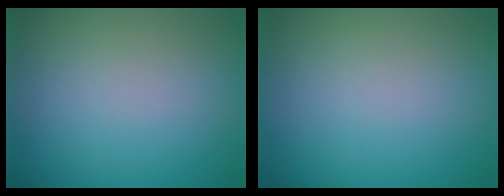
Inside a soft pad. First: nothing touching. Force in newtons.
{"total": 0.0}